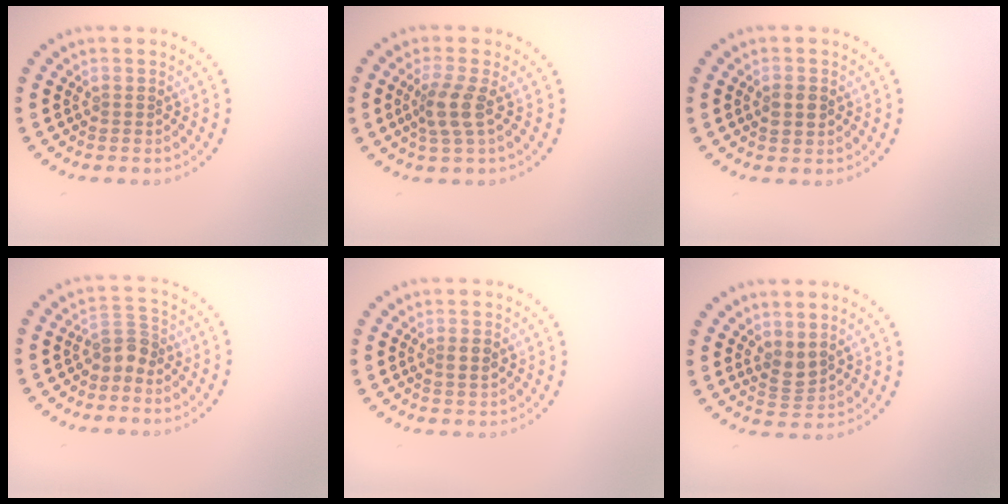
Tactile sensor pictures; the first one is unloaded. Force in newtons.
{"total": 2.7, "press": 2.1, "slide": 1.7}
{"total": 1.3, "press": 1.3, "slide": 0.1}
{"total": 2.1, "press": 1.6, "slide": 1.4}
{"total": 1.2, "press": 1.2, "slide": 0.3}
{"total": 1.8, "press": 1.5, "slide": 1.0}